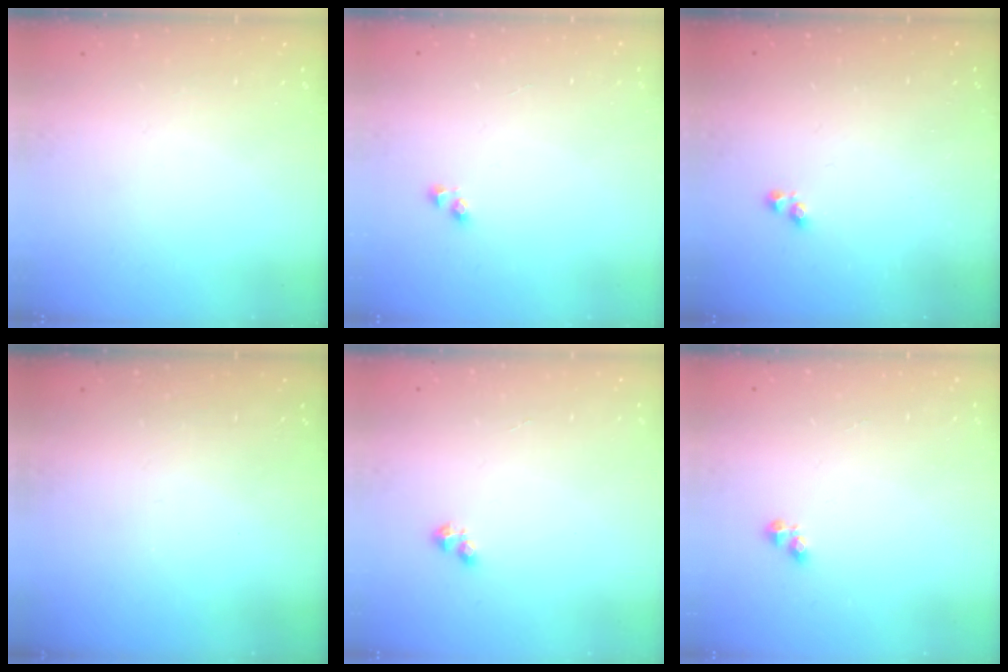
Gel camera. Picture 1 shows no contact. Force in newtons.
{"total": 3.9, "press": 3.9, "slide": 0.4}
{"total": 1.3, "press": 1.2, "slide": 0.2}
{"total": 0.0}
{"total": 2.6, "press": 2.5, "slide": 0.5}
{"total": 3.1, "press": 3.0, "slide": 0.4}